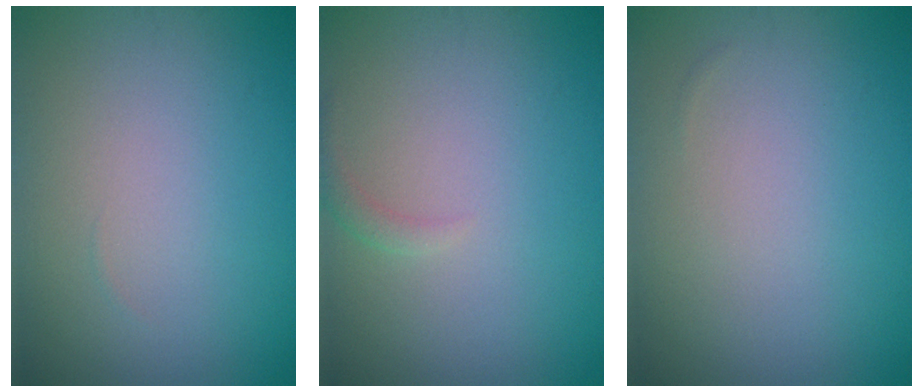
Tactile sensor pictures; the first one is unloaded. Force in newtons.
{"total": 1.0, "press": 1.0, "slide": 0.1}
{"total": 0.0}